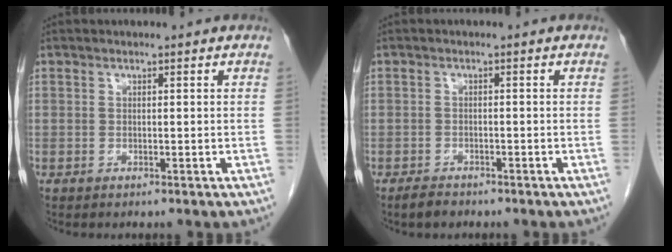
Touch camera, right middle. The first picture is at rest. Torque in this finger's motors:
{"motor_torque": [0.52, -0.15, -0.01, 0.00]}